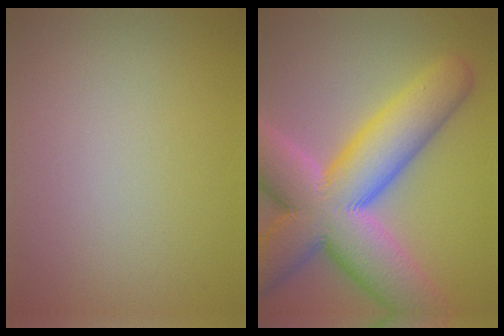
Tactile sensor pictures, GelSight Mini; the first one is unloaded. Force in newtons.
{"total": 14.7, "press": 14.7, "slide": 1.0}